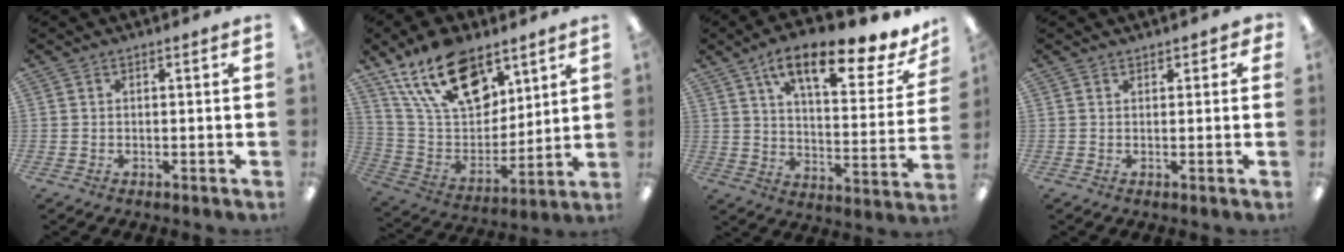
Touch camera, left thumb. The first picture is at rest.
{"total": 20.7, "force": [12.5, 11.3, 12.0], "torque": [-0.216, -0.049, 0.229]}
{"total": 17.9, "force": [11.8, 5.6, 12.2], "torque": [-0.187, -0.072, 0.191]}
{"total": 1.5, "force": [1.2, 0.8, 0.3], "torque": [0.002, -0.002, 0.021]}